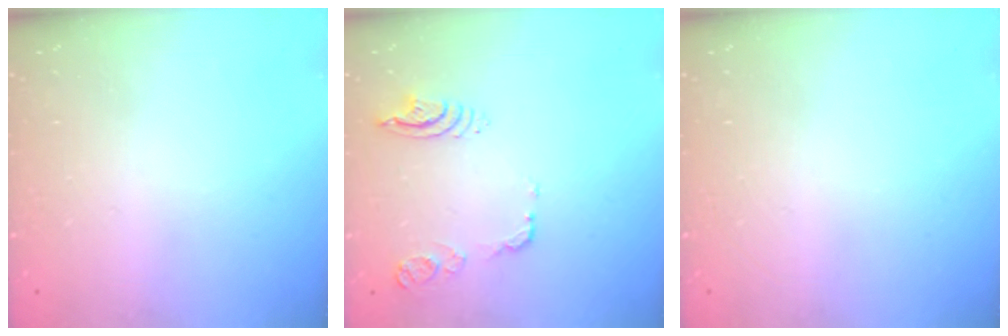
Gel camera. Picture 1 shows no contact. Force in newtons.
{"total": 10.8, "press": 10.7, "slide": 1.4}
{"total": 0.0}